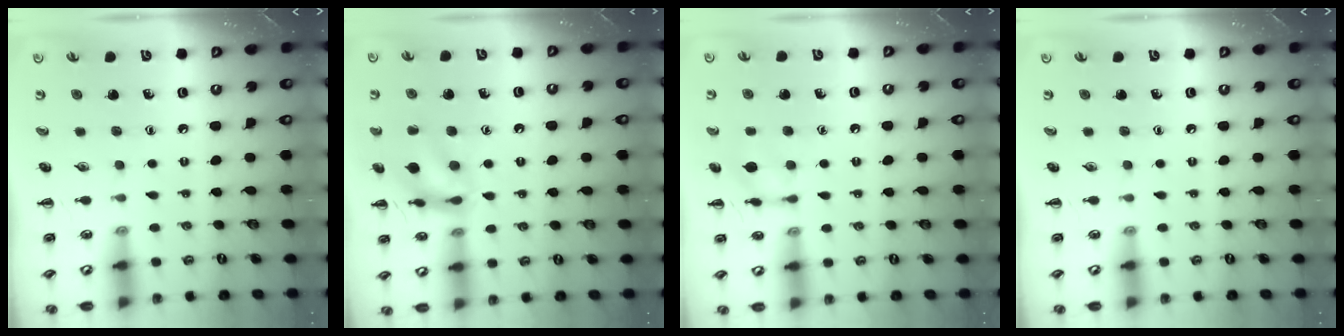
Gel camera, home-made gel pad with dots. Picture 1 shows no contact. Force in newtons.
{"total": 14.2, "press": 14.1, "slide": 1.4}
{"total": 7.4, "press": 7.3, "slide": 0.7}
{"total": 0.0}